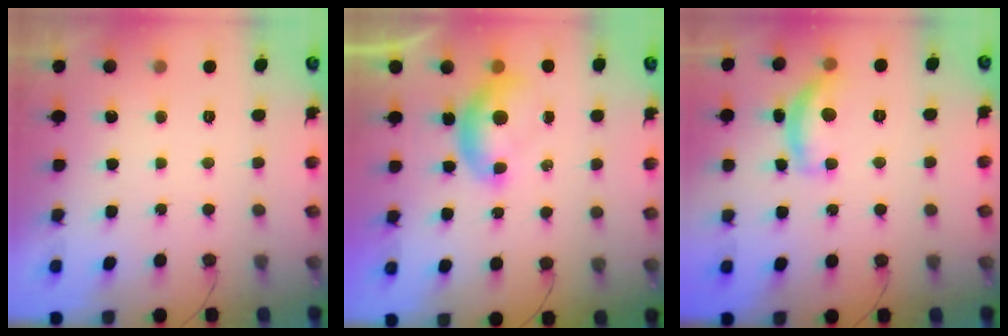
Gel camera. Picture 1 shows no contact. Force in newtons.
{"total": 6.9, "press": 6.9, "slide": 1.1}
{"total": 12.7, "press": 12.6, "slide": 0.8}